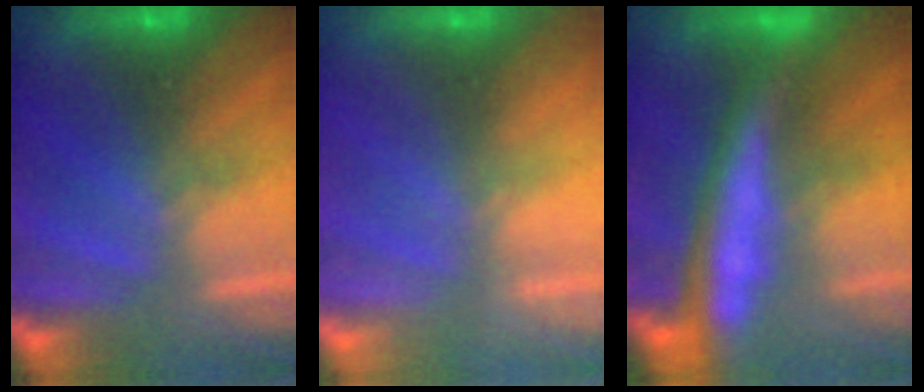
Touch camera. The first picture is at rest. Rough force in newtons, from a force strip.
{"total": 2.1}
{"total": 8.1}